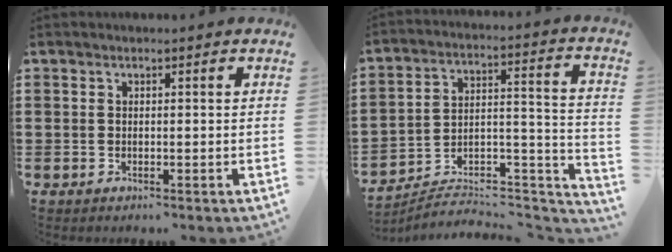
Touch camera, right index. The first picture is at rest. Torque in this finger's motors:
{"motor_torque": [-2.14, 0.00, -1.05, -0.21]}